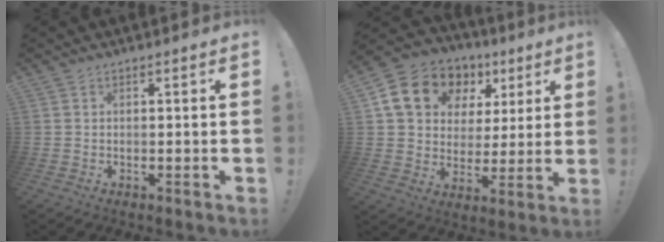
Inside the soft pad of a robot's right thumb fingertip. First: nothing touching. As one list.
[{"total": 16.8, "force": [7.8, 12.3, 8.3], "torque": [-0.133, -0.027, 0.156]}]